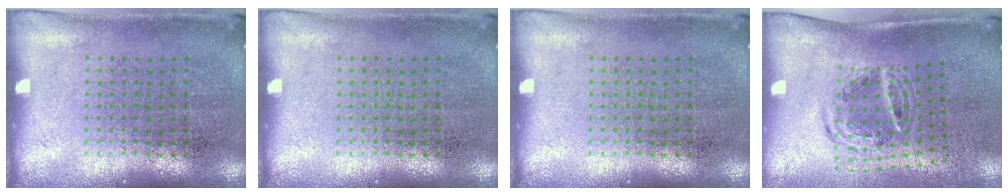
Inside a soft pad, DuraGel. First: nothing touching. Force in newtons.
{"total": 0.0}
{"total": 0.0}
{"total": 1.2, "press": 1.0, "slide": 0.5}